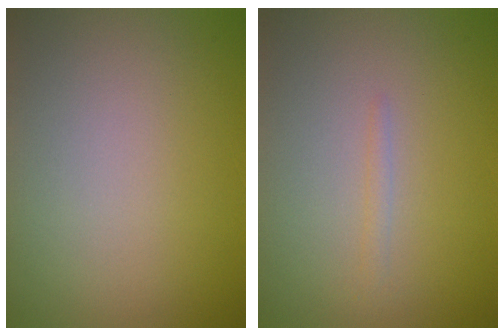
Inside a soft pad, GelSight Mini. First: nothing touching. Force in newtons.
{"total": 0.8, "press": 0.7, "slide": 0.1}